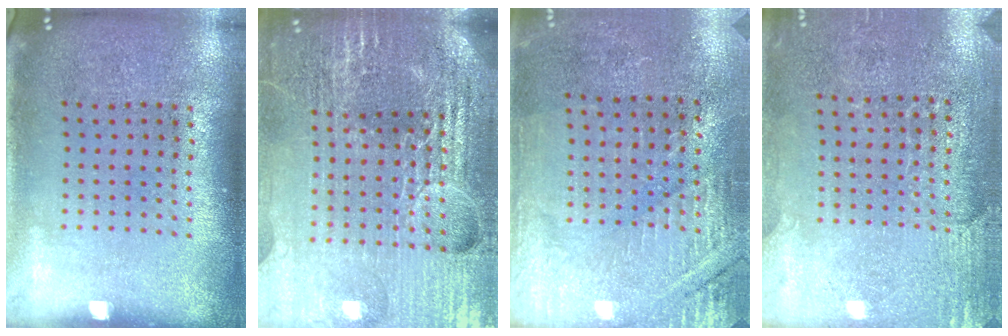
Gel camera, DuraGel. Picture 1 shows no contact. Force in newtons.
{"total": 6.1, "press": 5.4, "slide": 2.8}
{"total": 2.9, "press": 2.8, "slide": 0.7}
{"total": 2.7, "press": 2.5, "slide": 0.9}